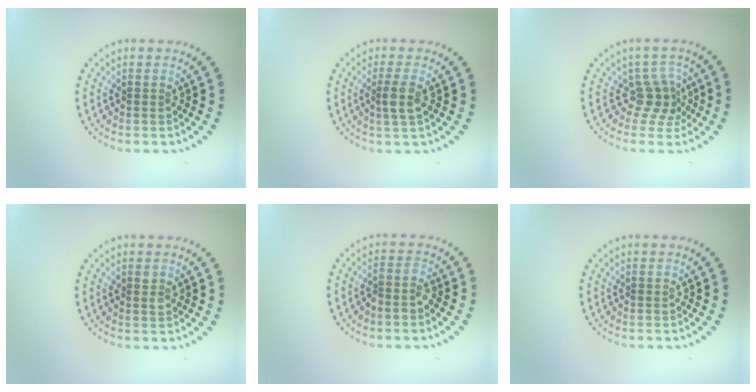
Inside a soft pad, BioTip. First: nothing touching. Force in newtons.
{"total": 2.1, "press": 1.8, "slide": 1.0}
{"total": 2.6, "press": 1.9, "slide": 1.8}
{"total": 1.0, "press": 0.9, "slide": 0.3}
{"total": 1.6, "press": 1.4, "slide": 0.8}
{"total": 0.0}